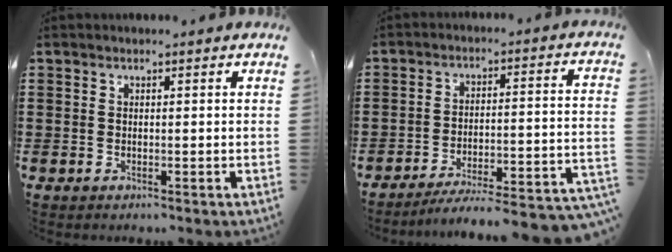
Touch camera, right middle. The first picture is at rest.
{"total": 5.5, "force": [-4.9, -0.2, 2.5], "torque": [-0.040, -0.019, -0.098]}